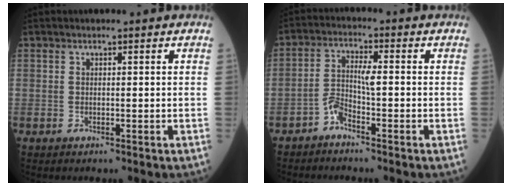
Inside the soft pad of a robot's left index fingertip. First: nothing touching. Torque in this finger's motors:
{"motor_torque": [0.01, 0.29, 0.08, 0.05]}